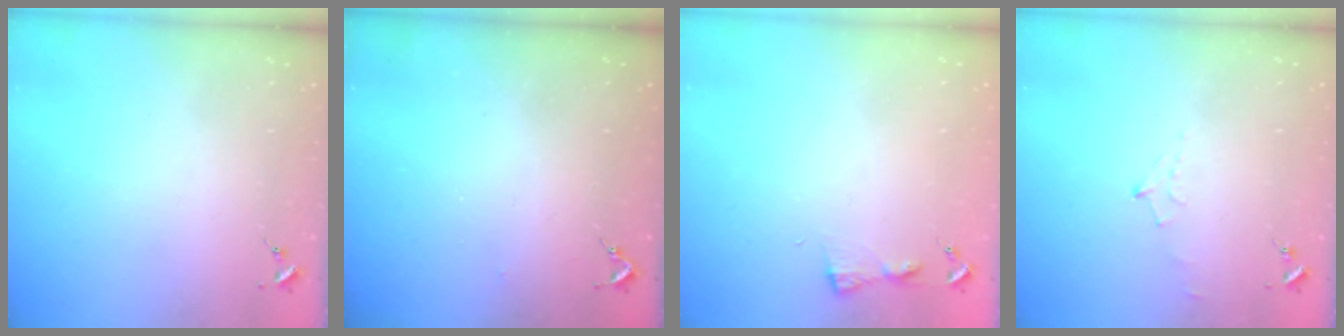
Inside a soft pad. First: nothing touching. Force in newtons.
{"total": 2.6, "press": 2.5, "slide": 0.3}
{"total": 4.2, "press": 4.2, "slide": 0.5}
{"total": 5.2, "press": 5.2, "slide": 0.6}